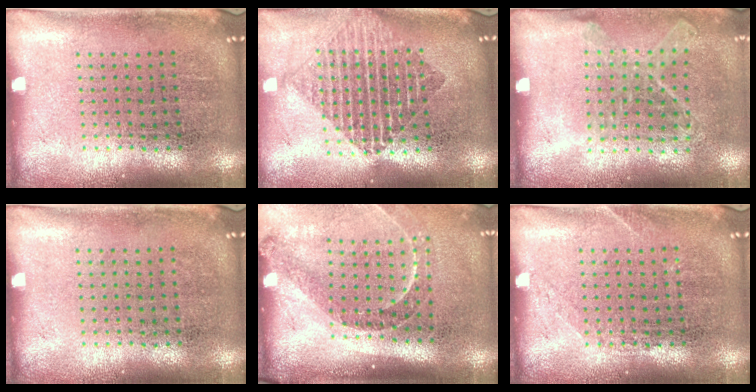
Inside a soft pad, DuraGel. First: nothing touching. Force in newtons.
{"total": 1.9, "press": 1.6, "slide": 1.0}
{"total": 1.1, "press": 1.0, "slide": 0.5}
{"total": 0.0}
{"total": 1.4, "press": 1.3, "slide": 0.7}
{"total": 0.9, "press": 0.9, "slide": 0.2}